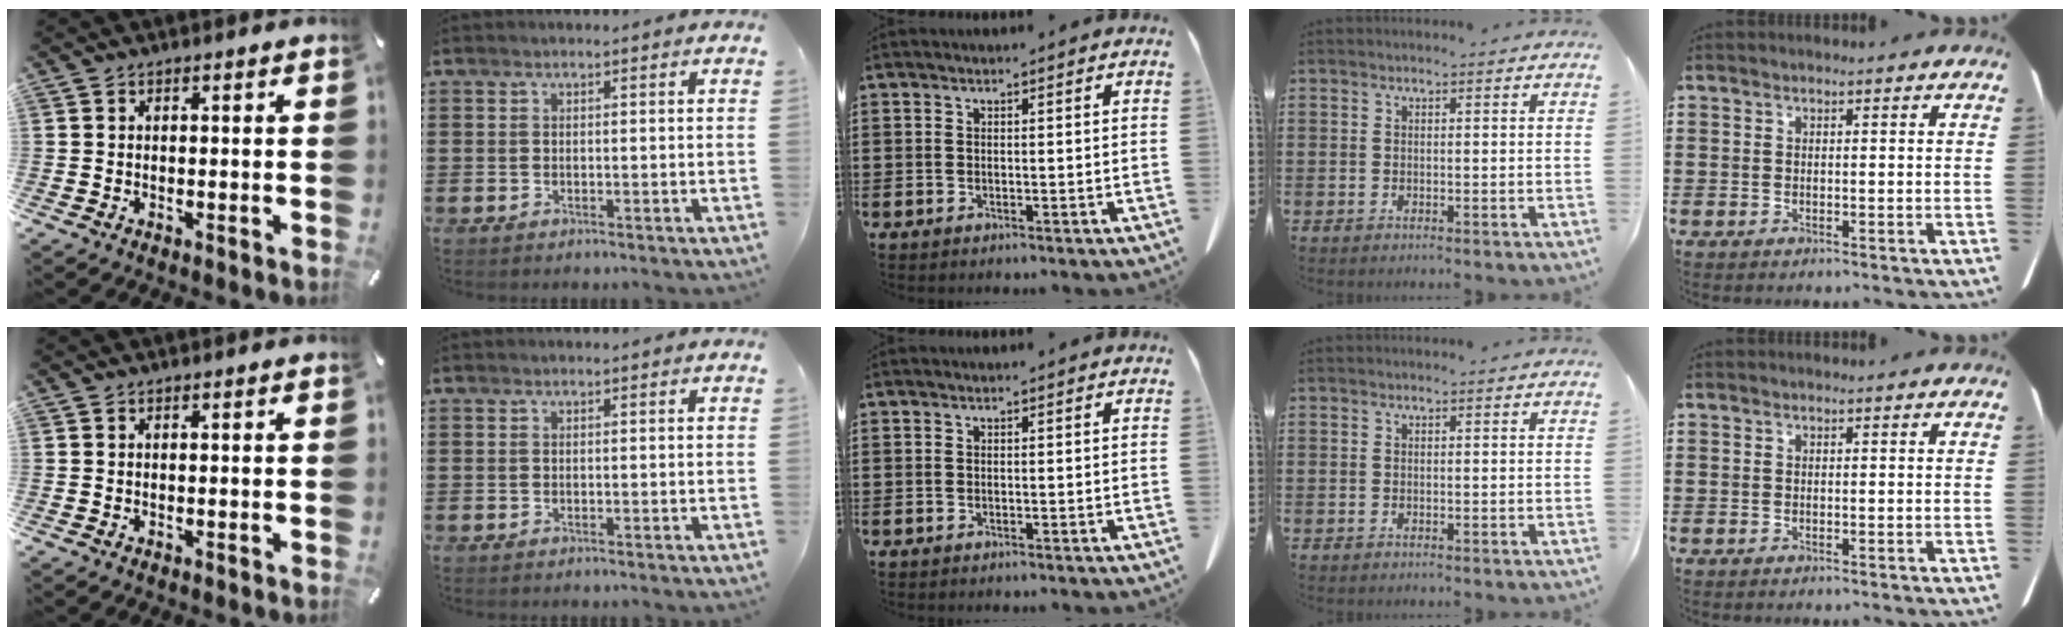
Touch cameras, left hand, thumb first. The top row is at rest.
{}